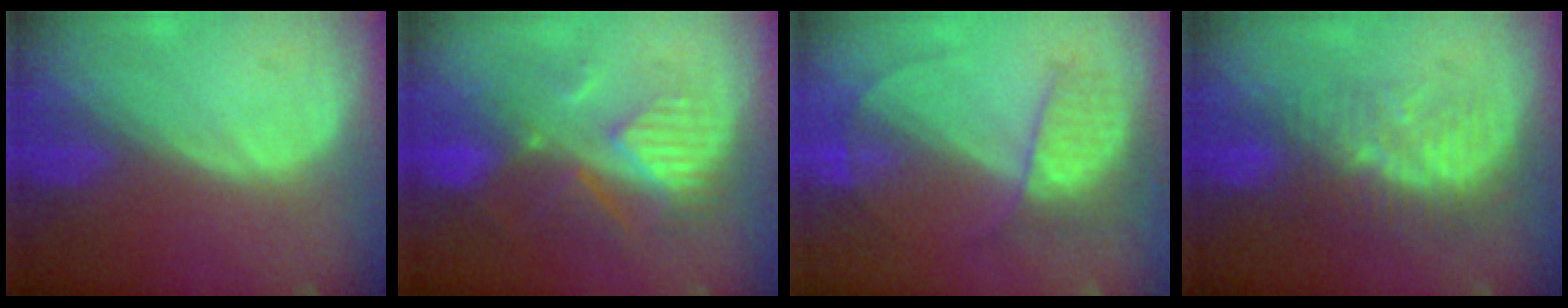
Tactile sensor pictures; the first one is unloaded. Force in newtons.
{"total": 8.6, "press": 8.1, "slide": 3.1}
{"total": 7.0, "press": 6.0, "slide": 3.6}
{"total": 8.3, "press": 7.4, "slide": 3.7}